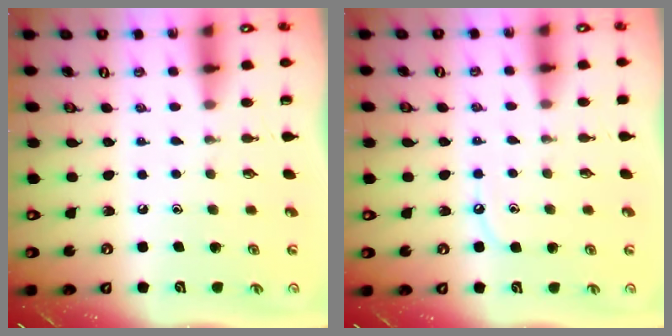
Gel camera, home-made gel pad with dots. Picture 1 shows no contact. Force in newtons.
{"total": 5.3, "press": 5.3, "slide": 0.5}